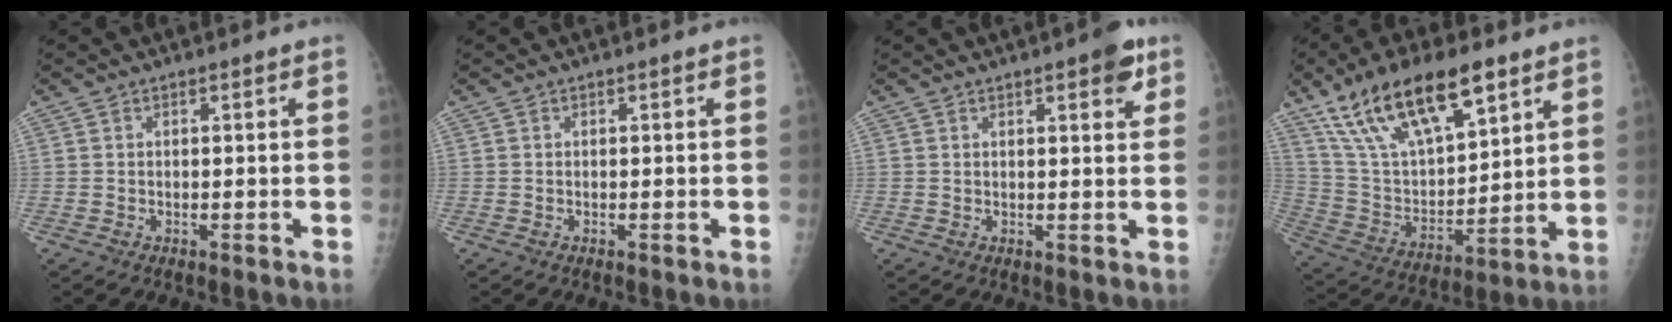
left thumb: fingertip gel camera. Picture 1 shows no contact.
{"total": 0.0}
{"total": 4.7, "force": [2.6, 1.5, 3.6], "torque": [-0.035, -0.008, 0.027]}
{"total": 21.9, "force": [13.3, 8.9, 15.0], "torque": [-0.245, -0.037, 0.255]}